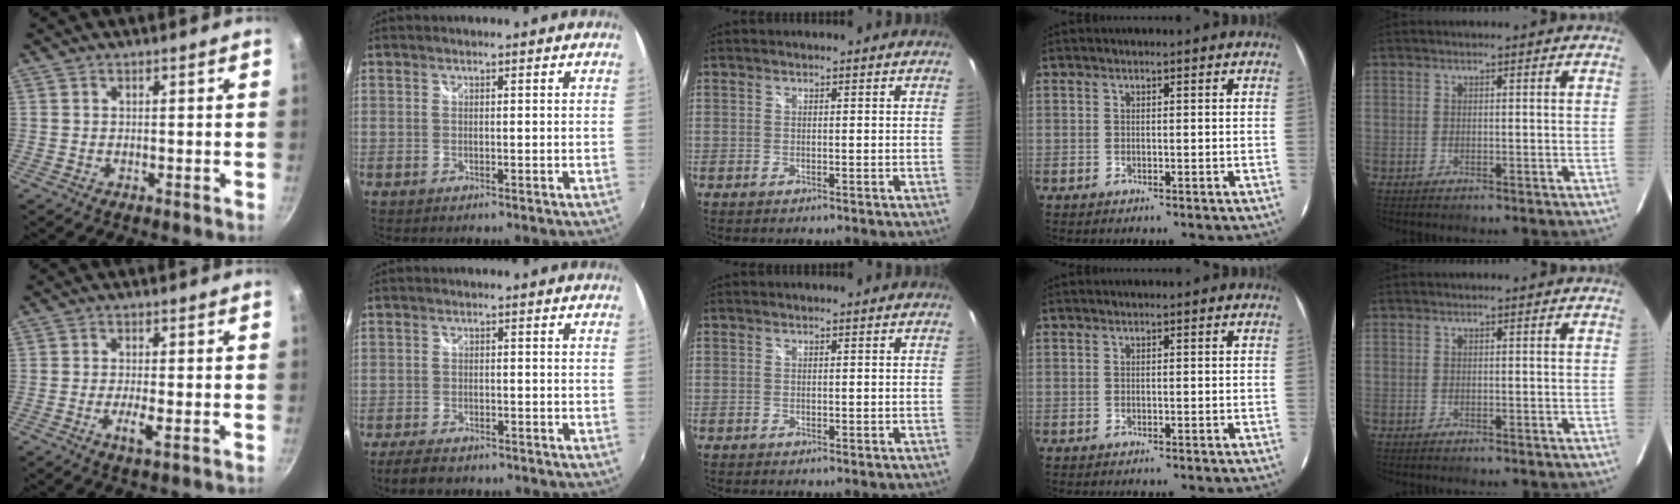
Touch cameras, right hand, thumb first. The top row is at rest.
{"thumb": {"total": 3.5, "force": [-1.1, 0.7, 3.2], "torque": [-0.065, 0.002, -0.023]}, "index": {"total": 5.9, "force": [-4.8, 2.3, 2.7], "torque": [-0.070, -0.014, -0.081]}}